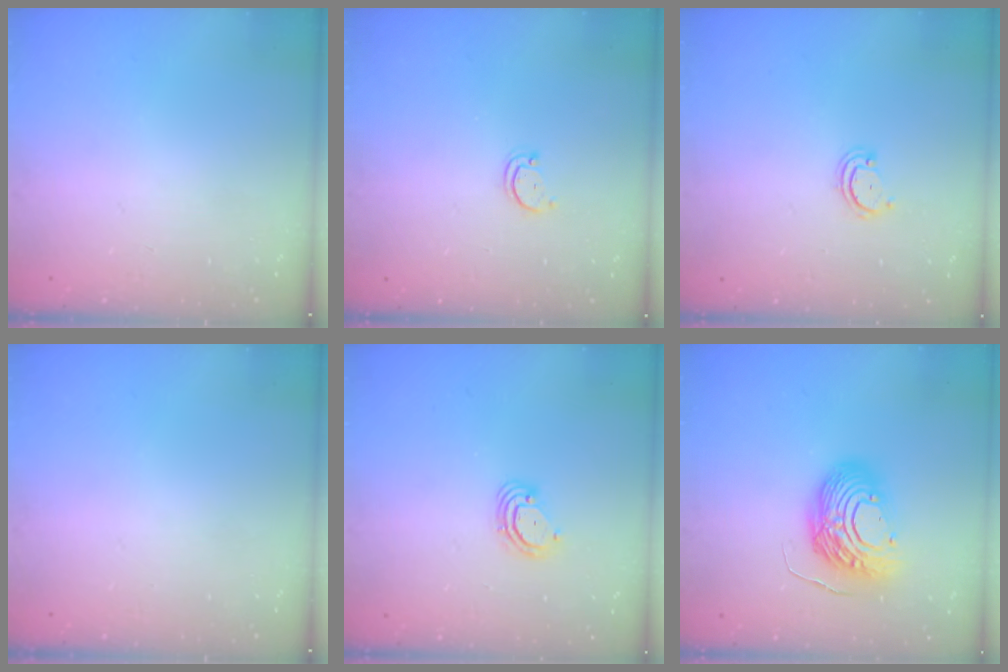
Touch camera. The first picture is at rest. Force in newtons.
{"total": 2.8, "press": 2.7, "slide": 0.3}
{"total": 2.6, "press": 2.6, "slide": 0.3}
{"total": 0.0}
{"total": 4.4, "press": 4.4, "slide": 0.4}
{"total": 13.0, "press": 13.0, "slide": 1.1}